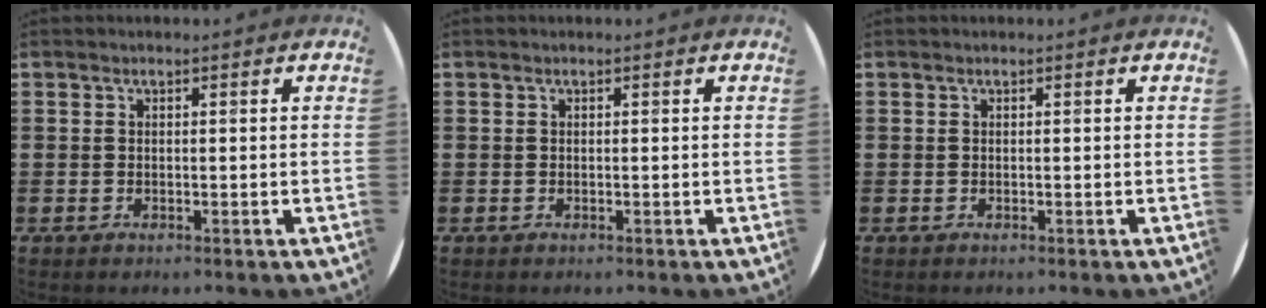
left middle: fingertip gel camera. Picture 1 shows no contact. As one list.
[{"total": 0.0}, {"total": 0.0}]